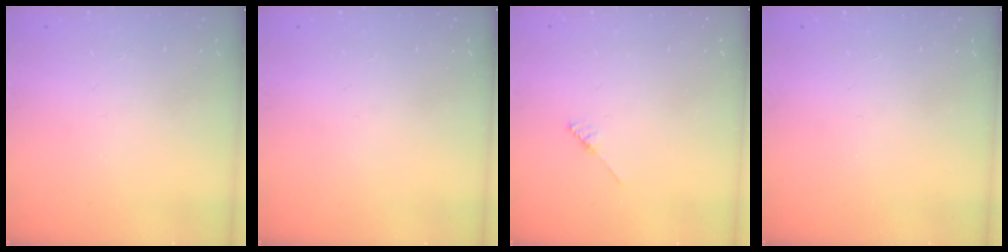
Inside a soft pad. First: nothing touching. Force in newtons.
{"total": 0.0}
{"total": 2.2, "press": 2.2, "slide": 0.2}
{"total": 0.0}